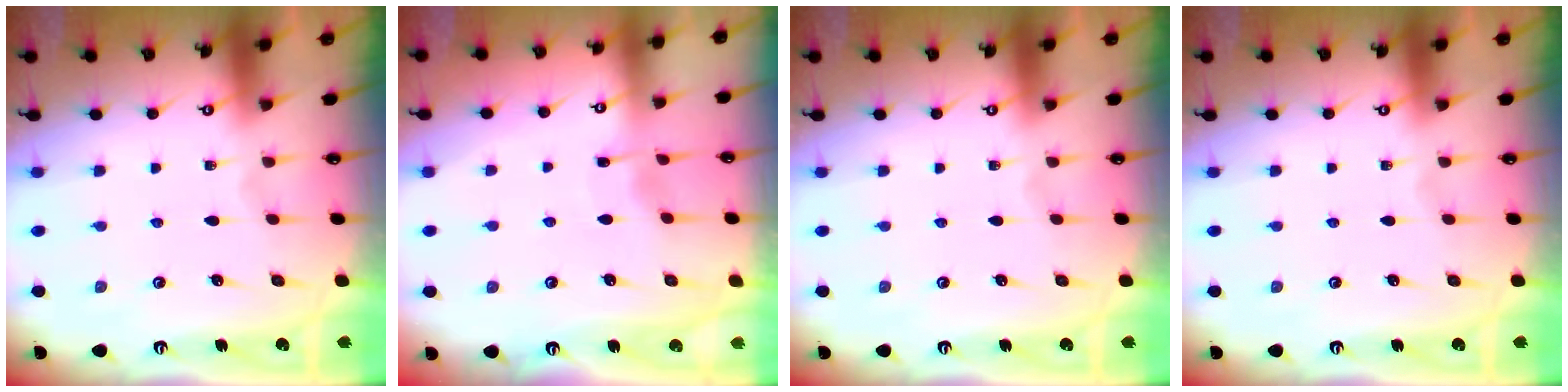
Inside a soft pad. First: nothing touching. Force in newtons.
{"total": 4.0, "press": 3.9, "slide": 0.5}
{"total": 0.0}
{"total": 0.0}